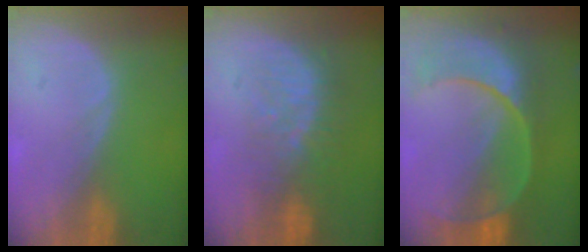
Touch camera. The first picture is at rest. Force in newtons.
{"total": 8.3, "press": 7.7, "slide": 3.0}
{"total": 10.9, "press": 9.3, "slide": 5.7}